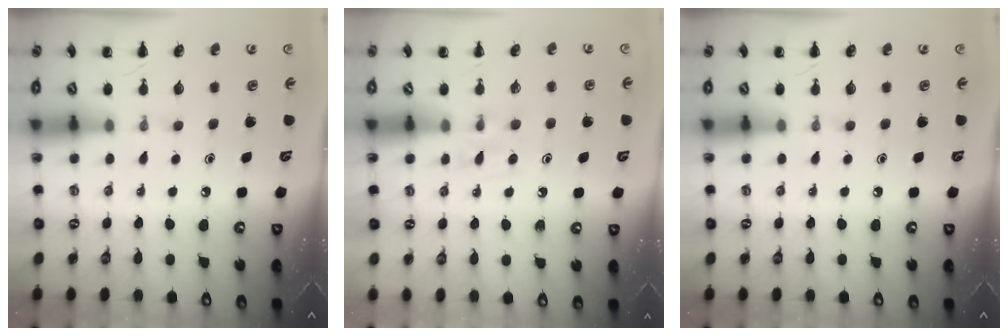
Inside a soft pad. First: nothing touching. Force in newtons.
{"total": 3.9, "press": 3.5, "slide": 1.7}
{"total": 0.0}